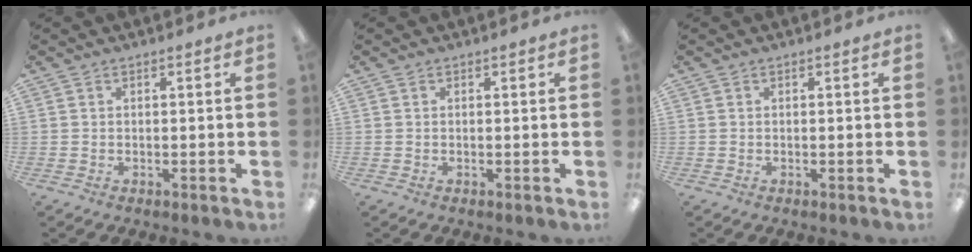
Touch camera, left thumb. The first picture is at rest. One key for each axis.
{"total": 0.0}
{"total": 0.0}